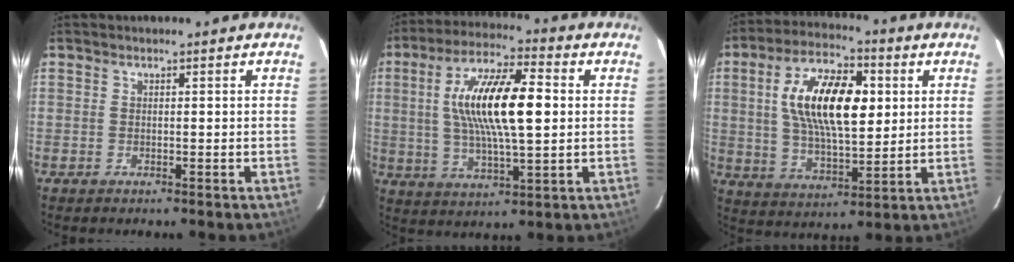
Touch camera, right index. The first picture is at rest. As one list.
[{"total": 16.3, "force": [2.0, 4.8, 15.4], "torque": [-0.287, 0.013, 0.034]}, {"total": 17.0, "force": [3.5, 7.7, 14.8], "torque": [-0.268, 0.021, 0.064]}]